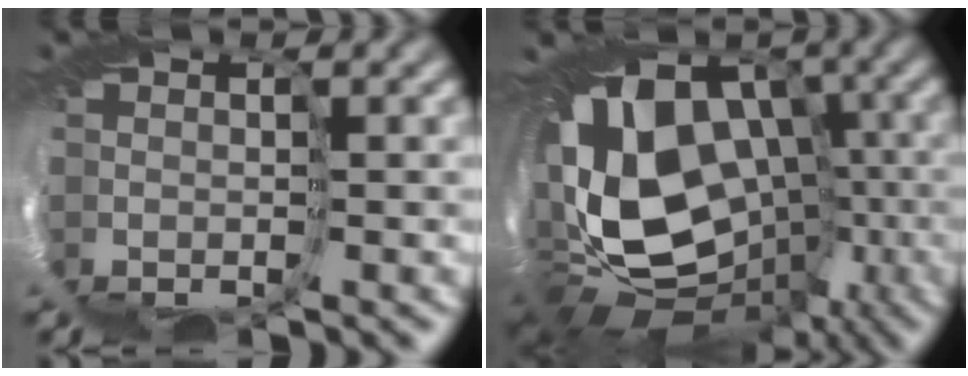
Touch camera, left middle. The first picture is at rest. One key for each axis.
{"total": 14.4, "fx": 0.0, "fy": 10.3, "fz": 10.0, "tx": -0.171, "ty": 0.002, "tz": 0.006}